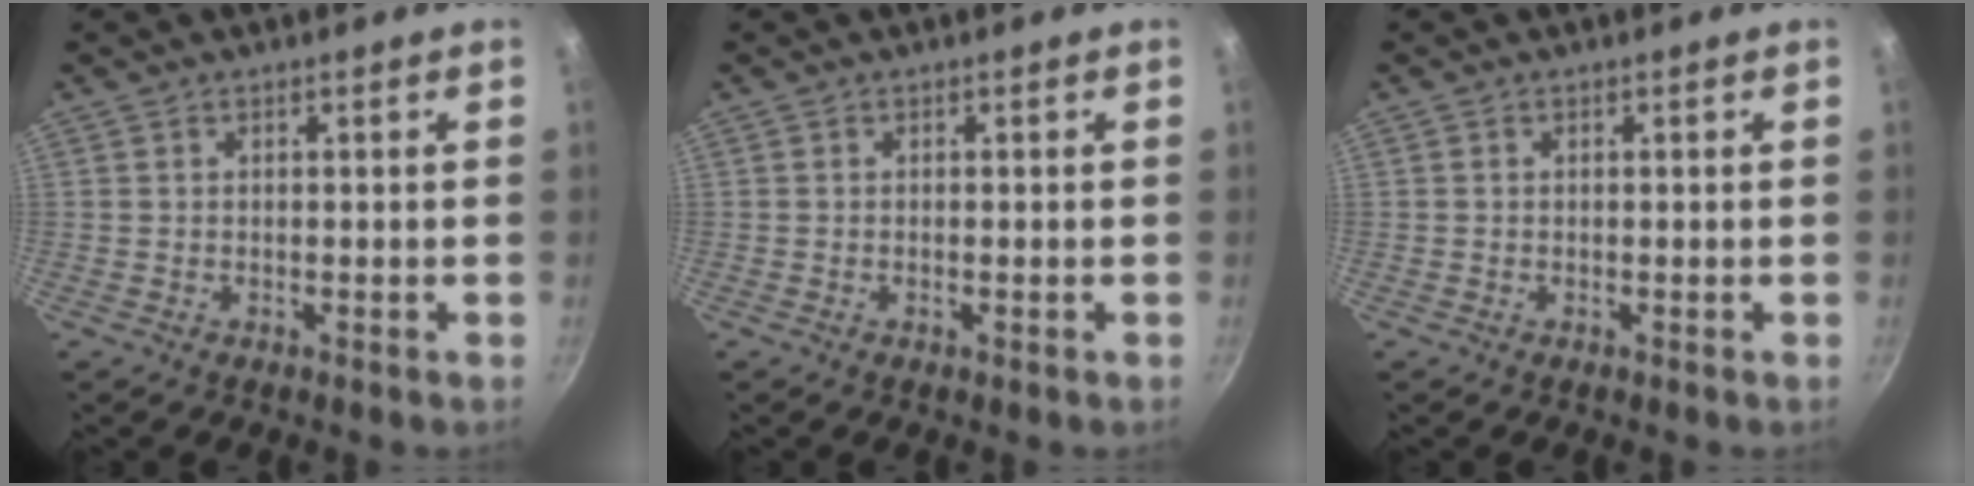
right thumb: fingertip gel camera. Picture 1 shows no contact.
{"total": 0.6, "force": [-0.2, 0.1, 0.5], "torque": [-0.008, 0.001, -0.004]}
{"total": 0.0}